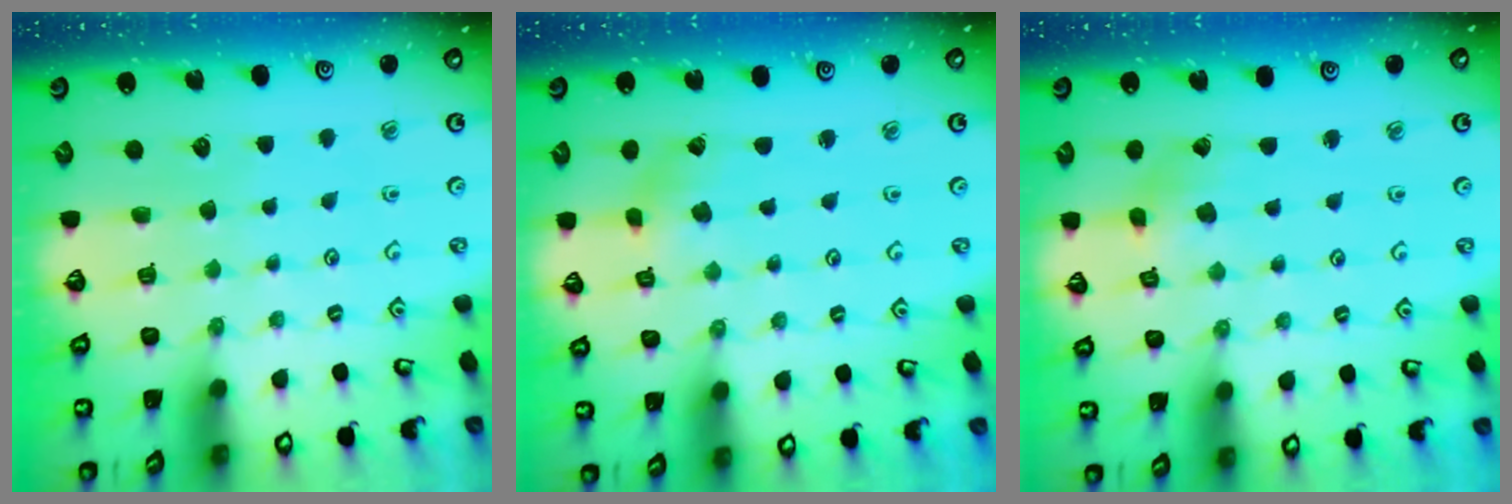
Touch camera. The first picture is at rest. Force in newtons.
{"total": 1.4, "press": 1.4, "slide": 0.1}
{"total": 2.2, "press": 2.2, "slide": 0.4}